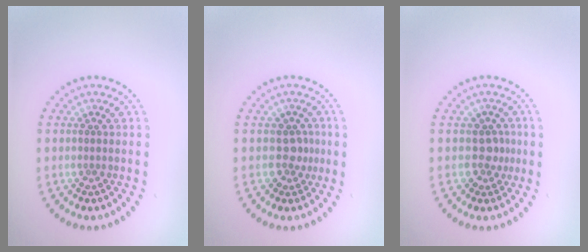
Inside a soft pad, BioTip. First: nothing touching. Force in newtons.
{"total": 1.9, "press": 1.5, "slide": 1.2}
{"total": 1.9, "press": 1.5, "slide": 1.2}